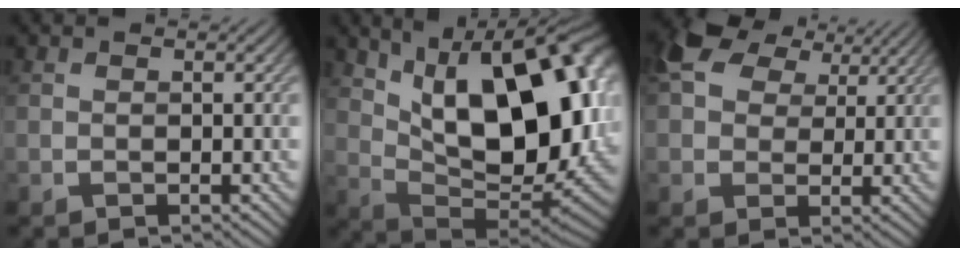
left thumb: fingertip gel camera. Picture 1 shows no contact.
{"total": 20.0, "force": [6.7, 10.1, 15.9], "torque": [-0.239, 0.020, 0.106]}
{"total": 9.1, "force": [4.4, 6.3, 4.8], "torque": [-0.119, 0.021, 0.071]}